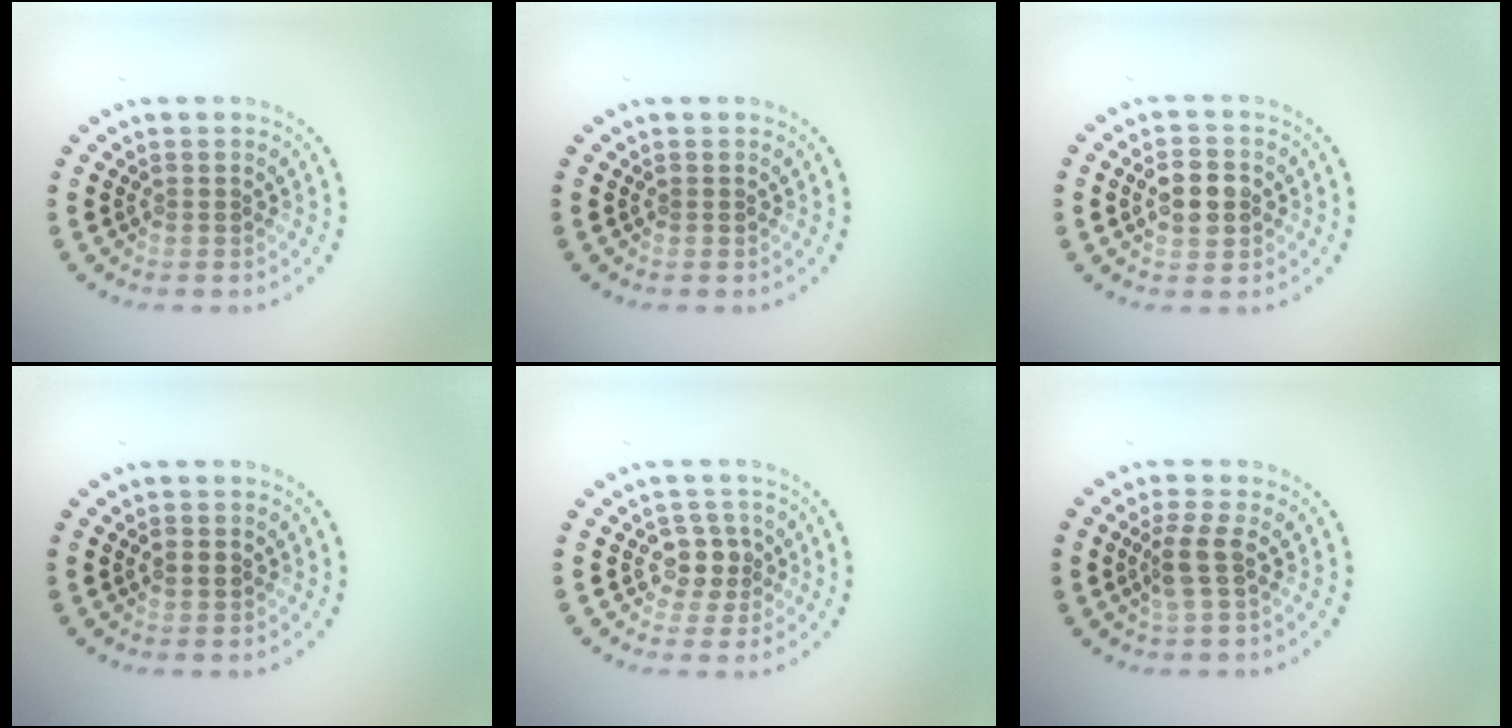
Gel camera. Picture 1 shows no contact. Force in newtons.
{"total": 0.0}
{"total": 3.0, "press": 3.0, "slide": 0.1}
{"total": 1.4, "press": 1.4, "slide": 0.0}
{"total": 2.4, "press": 2.2, "slide": 1.1}
{"total": 2.4, "press": 1.9, "slide": 1.5}